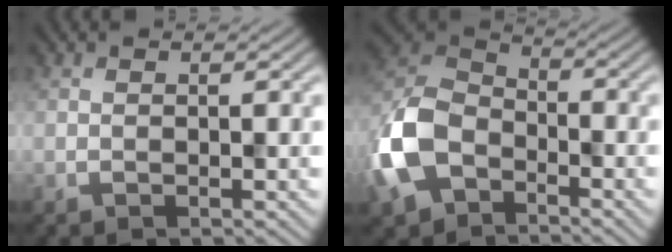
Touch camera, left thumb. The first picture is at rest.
{"total": 12.4, "force": [-5.3, 8.2, 7.6], "torque": [-0.198, -0.012, -0.125]}